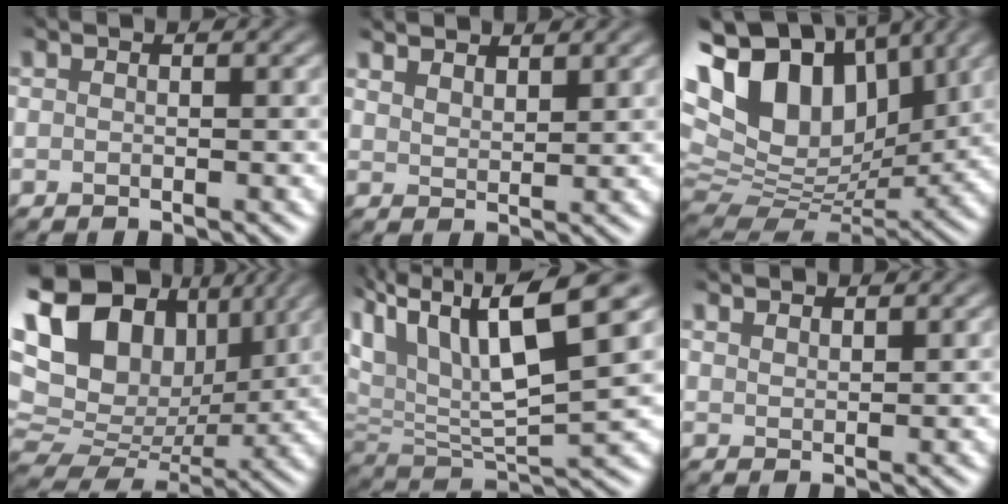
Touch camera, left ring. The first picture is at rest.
{"total": 3.1, "force": [2.8, 0.7, 1.0], "torque": [-0.012, 0.003, 0.049]}
{"total": 14.5, "force": [6.6, 8.5, 9.7], "torque": [-0.186, 0.029, 0.116]}
{"total": 15.4, "force": [6.1, 10.2, 9.8], "torque": [-0.207, 0.039, 0.118]}
{"total": 10.9, "force": [5.5, 3.0, 8.9], "torque": [-0.169, 0.007, 0.099]}
{"total": 1.7, "force": [1.6, 0.2, 0.3], "torque": [-0.005, 0.002, 0.029]}